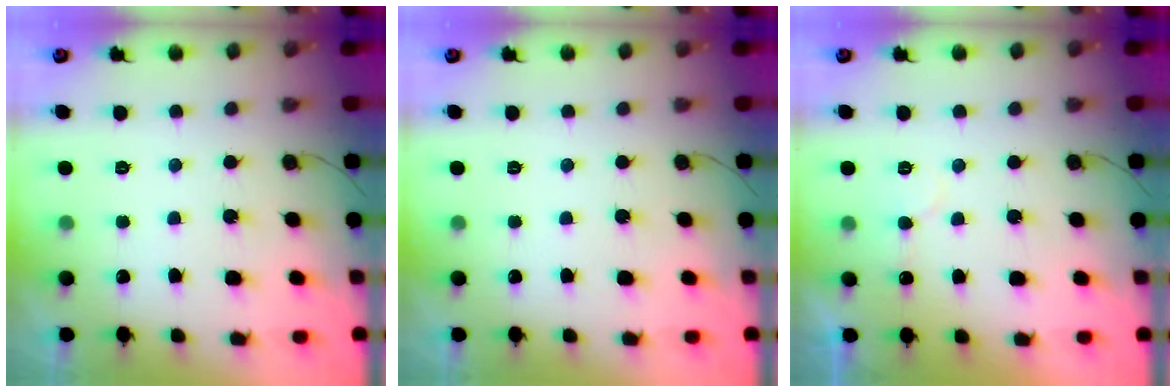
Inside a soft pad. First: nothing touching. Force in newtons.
{"total": 0.0}
{"total": 6.5, "press": 6.5, "slide": 0.4}